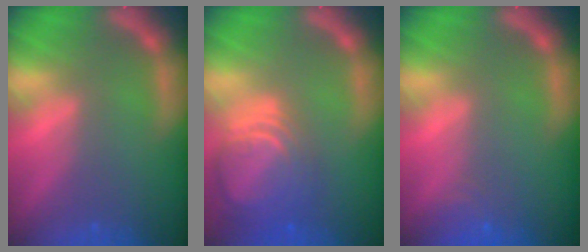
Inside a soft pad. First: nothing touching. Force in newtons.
{"total": 8.5}
{"total": 1.9}